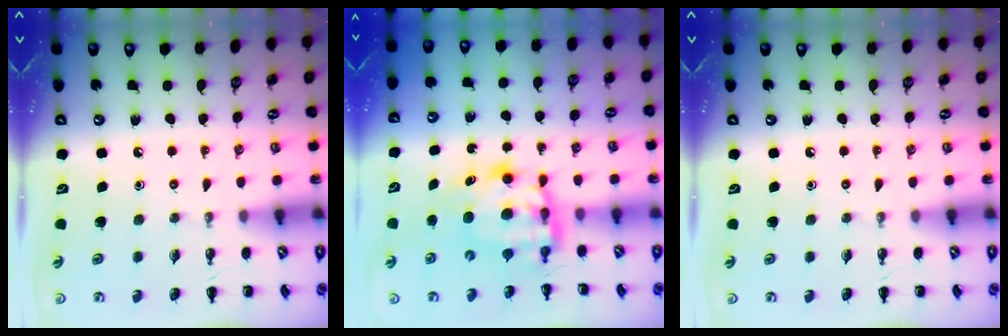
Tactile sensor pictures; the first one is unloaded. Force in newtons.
{"total": 6.5, "press": 6.4, "slide": 0.9}
{"total": 0.0}